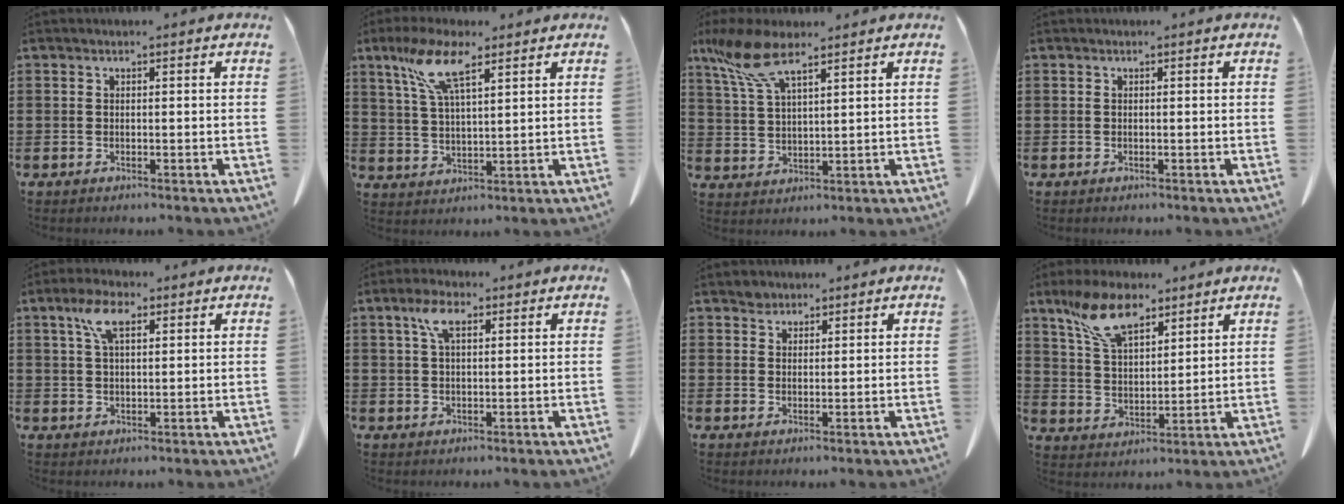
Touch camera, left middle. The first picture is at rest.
{"total": 8.8, "force": [5.3, 2.2, 6.6], "torque": [-0.150, -0.001, 0.092]}
{"total": 8.9, "force": [5.8, 2.6, 6.3], "torque": [-0.157, -0.014, 0.102]}
{"total": 0.0}
{"total": 6.0, "force": [3.1, 2.2, 4.7], "torque": [-0.103, 0.009, 0.054]}
{"total": 4.8, "force": [2.3, 1.7, 3.8], "torque": [-0.085, 0.008, 0.041]}
{"total": 1.9, "force": [1.8, 0.8, 0.0], "torque": [0.003, -0.004, 0.035]}
{"total": 10.2, "force": [7.1, 4.2, 6.0], "torque": [-0.137, -0.007, 0.135]}